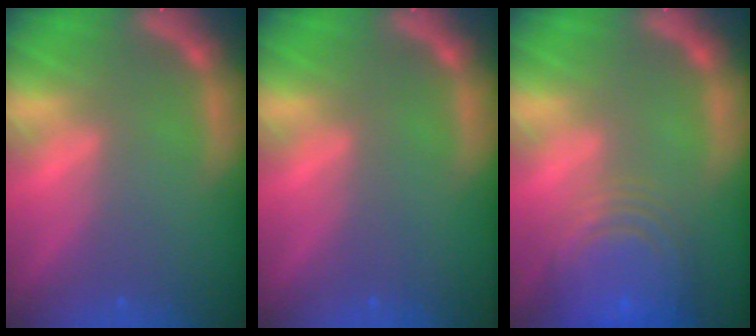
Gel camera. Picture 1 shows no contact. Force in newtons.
{"total": 0.0}
{"total": 10.0}